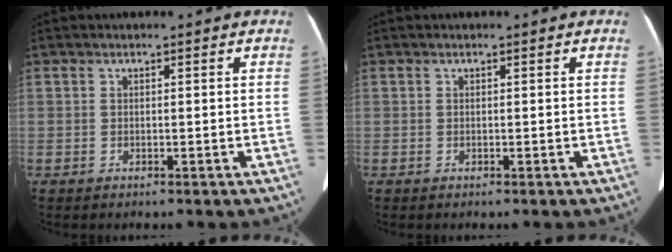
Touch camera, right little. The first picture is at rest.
{"total": 0.0}